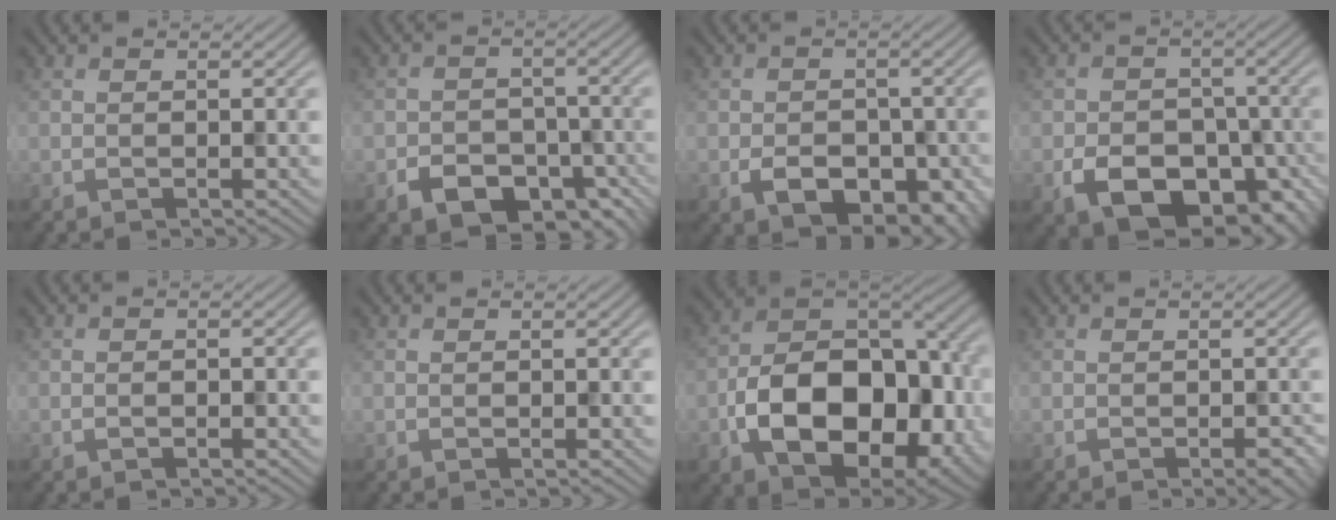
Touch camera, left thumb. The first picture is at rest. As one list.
[{"total": 7.7, "force": [-4.8, 5.0, 3.5], "torque": [-0.057, -0.011, -0.073]}, {"total": 6.9, "force": [-2.8, 4.5, 4.5], "torque": [-0.074, -0.024, -0.044]}, {"total": 9.8, "force": [-4.7, 6.5, 5.7], "torque": [-0.100, -0.025, -0.076]}, {"total": 0.8, "force": [-0.5, 0.3, 0.6], "torque": [-0.013, 0.002, -0.007]}, {"total": 0.0}, {"total": 16.1, "force": [-4.4, 10.4, 11.5], "torque": [-0.190, -0.026, -0.075]}, {"total": 1.4, "force": [-0.9, 0.4, 1.0], "torque": [-0.019, -0.002, -0.011]}]